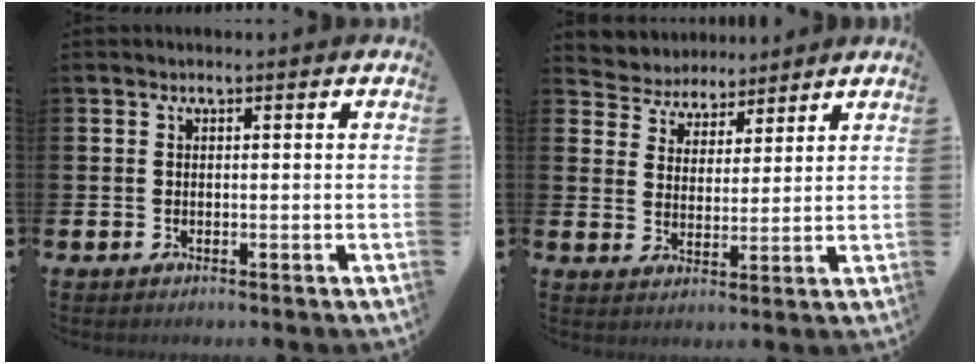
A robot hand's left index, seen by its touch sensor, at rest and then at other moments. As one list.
[{"total": 4.6, "force": [4.2, 1.6, -0.8], "torque": [-0.007, -0.027, 0.073]}]